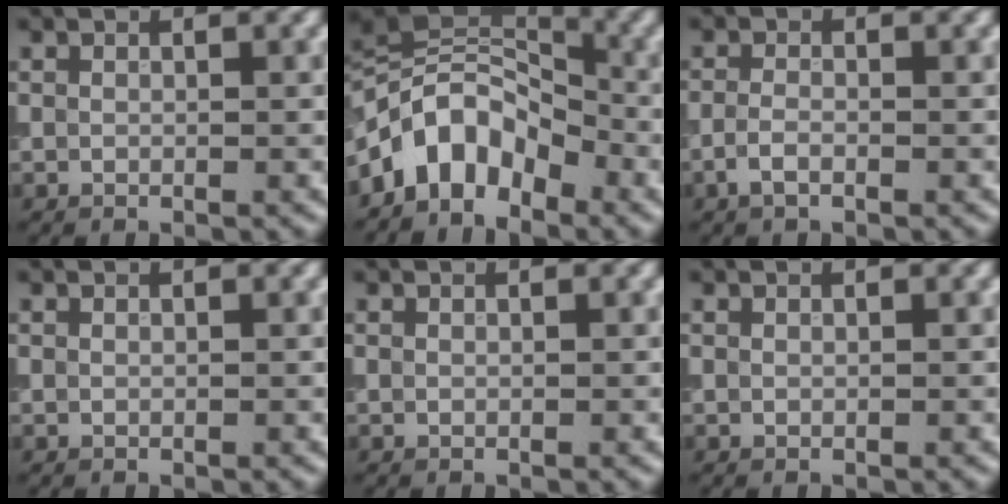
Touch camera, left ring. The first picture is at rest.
{"total": 7.1, "force": [-3.5, 4.4, 4.3], "torque": [-0.066, 0.013, -0.078]}
{"total": 1.5, "force": [-0.9, 0.6, 1.1], "torque": [-0.026, 0.002, -0.022]}
{"total": 0.0}
{"total": 0.0}
{"total": 0.0}